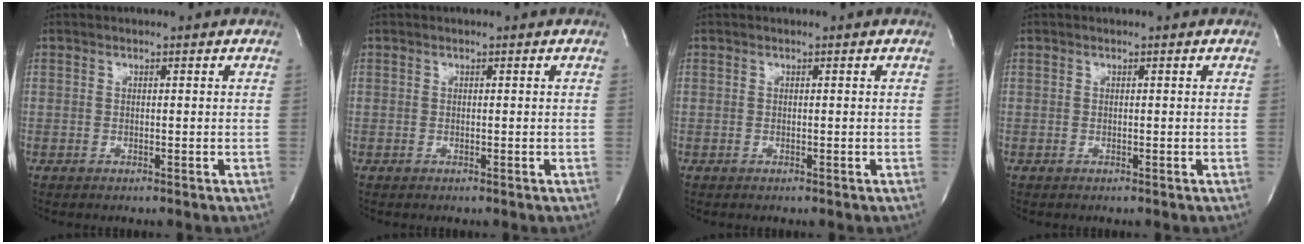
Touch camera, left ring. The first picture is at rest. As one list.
[{"total": 0.0}, {"total": 0.0}, {"total": 0.0}]